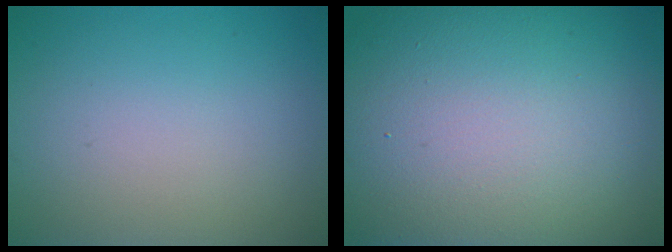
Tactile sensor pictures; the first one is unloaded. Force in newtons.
{"total": 20.6, "press": 20.5, "slide": 1.3}